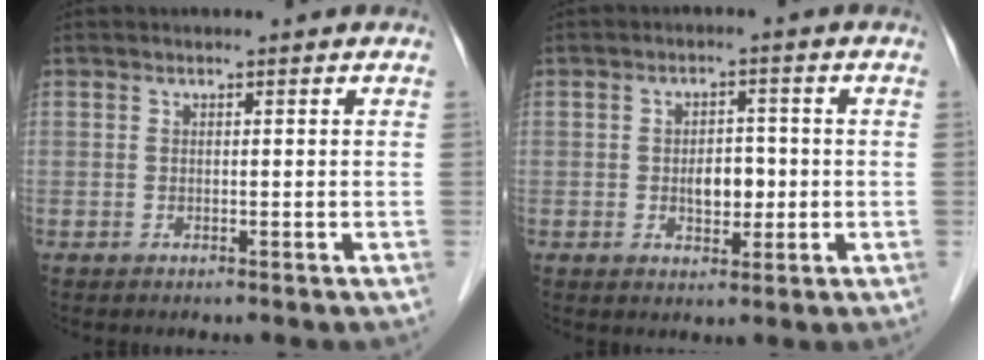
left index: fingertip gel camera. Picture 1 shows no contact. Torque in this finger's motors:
{"motor_torque": [0.06, 0.05, 0.08, 0.02]}